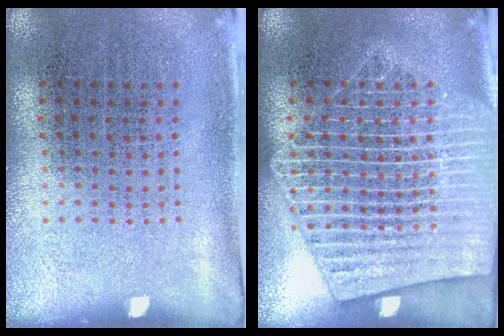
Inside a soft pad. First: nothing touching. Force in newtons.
{"total": 3.4, "press": 3.4, "slide": 0.4}